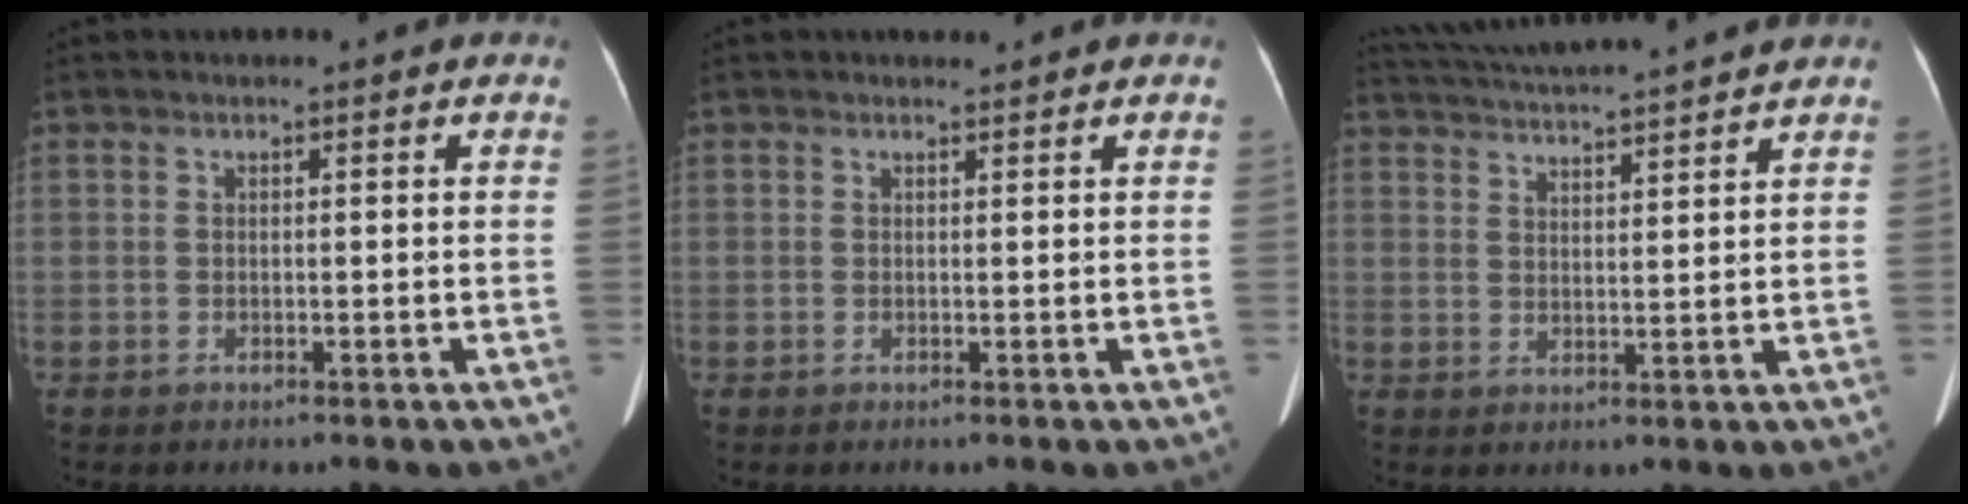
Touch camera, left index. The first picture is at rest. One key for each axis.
{"total": 0.6, "fx": 0.6, "fy": 0.1, "fz": -0.1, "tx": -0.007, "ty": -0.003, "tz": 0.009}
{"total": 14.1, "fx": 13.0, "fy": -0.1, "fz": 5.4, "tx": -0.106, "ty": 0.025, "tz": 0.194}